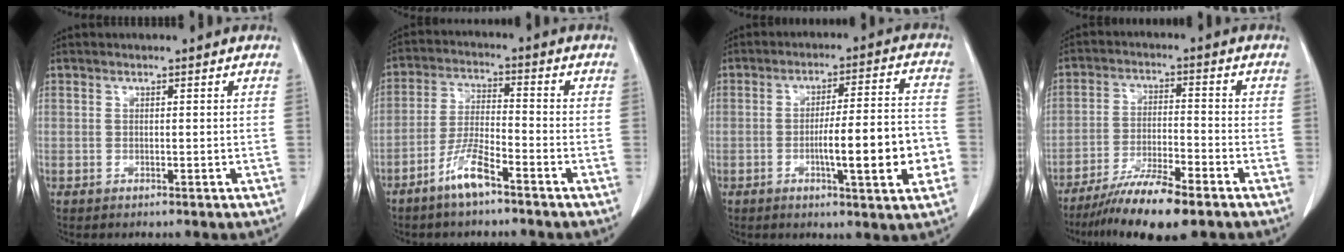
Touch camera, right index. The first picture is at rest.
{"total": 6.7, "force": [-4.6, 0.8, 4.8], "torque": [-0.103, -0.007, -0.092]}
{"total": 12.3, "force": [-3.3, 1.1, 11.8], "torque": [-0.177, 0.008, -0.047]}
{"total": 10.3, "force": [-7.8, 0.9, 6.7], "torque": [-0.118, -0.026, -0.135]}